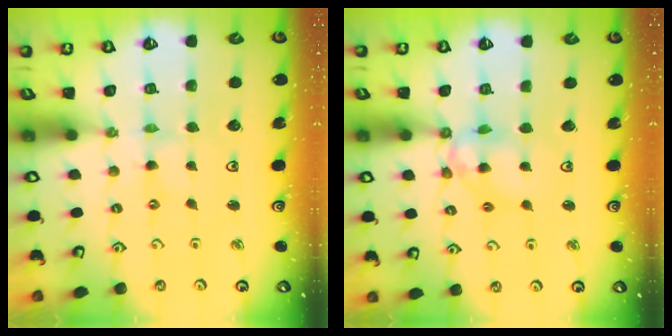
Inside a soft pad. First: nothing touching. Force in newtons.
{"total": 11.2, "press": 11.1, "slide": 1.2}